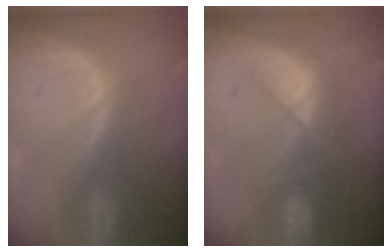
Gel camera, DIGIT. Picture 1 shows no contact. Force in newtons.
{"total": 7.5, "press": 7.3, "slide": 2.0}